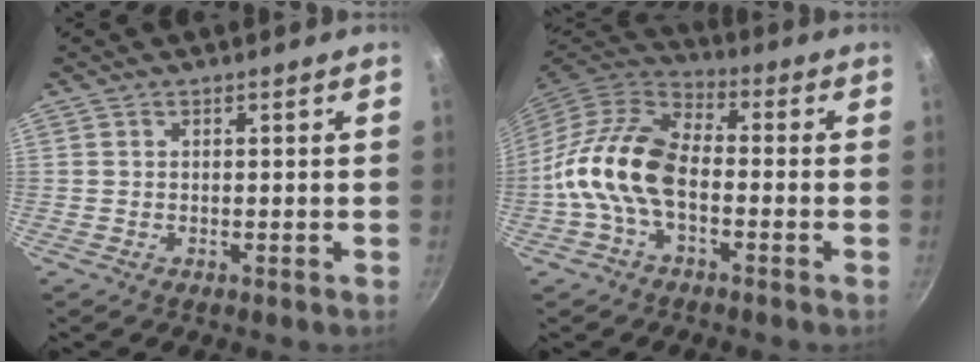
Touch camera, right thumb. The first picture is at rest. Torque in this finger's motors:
{"motor_torque": [2.55, 2.45, 1.63, -1.00, 0.49]}